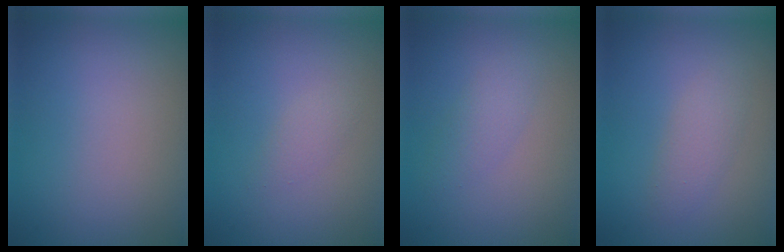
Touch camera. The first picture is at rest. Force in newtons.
{"total": 1.1, "press": 1.1, "slide": 0.1}
{"total": 1.7, "press": 1.7, "slide": 0.0}
{"total": 1.9, "press": 1.9, "slide": 0.1}